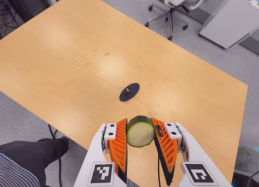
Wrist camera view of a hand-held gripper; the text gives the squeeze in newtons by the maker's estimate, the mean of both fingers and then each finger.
{"total": 9.9, "left": 9.3, "right": 10.5}